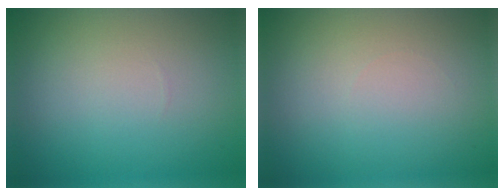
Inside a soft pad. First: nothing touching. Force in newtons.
{"total": 0.0}